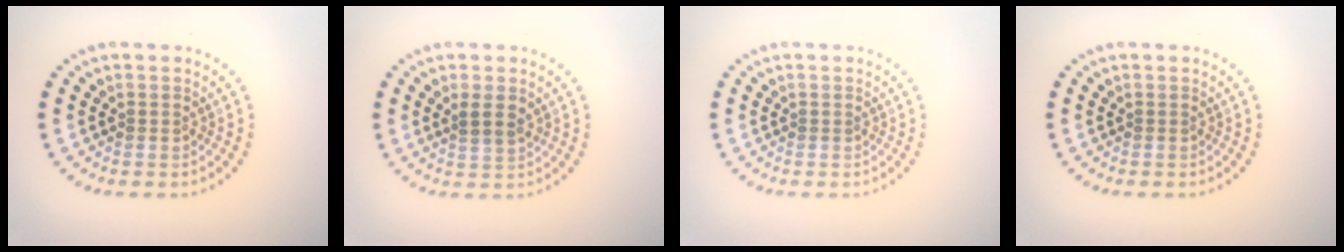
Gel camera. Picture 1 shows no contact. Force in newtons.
{"total": 2.0, "press": 1.8, "slide": 0.8}
{"total": 0.0}
{"total": 0.0}